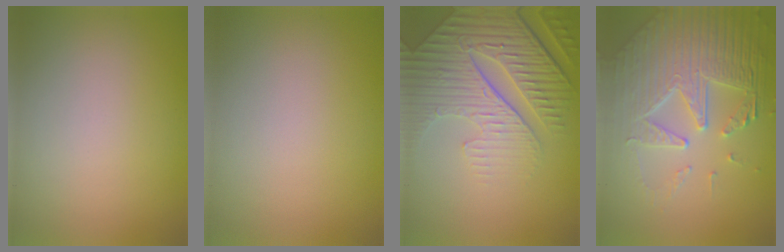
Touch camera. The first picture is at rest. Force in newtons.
{"total": 0.0}
{"total": 6.4, "press": 5.4, "slide": 3.4}
{"total": 7.9, "press": 5.6, "slide": 5.5}